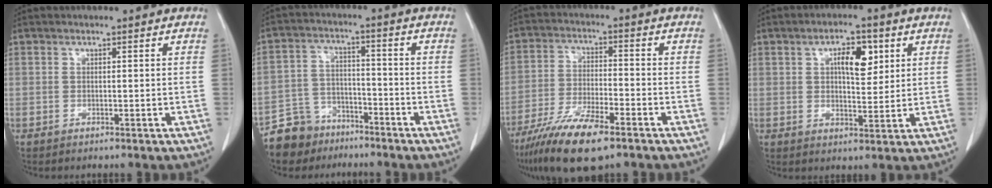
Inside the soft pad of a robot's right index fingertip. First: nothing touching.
{"total": 7.8, "force": [-5.9, 4.9, 0.5], "torque": [-0.016, 0.010, -0.108]}
{"total": 12.0, "force": [-8.2, 2.4, 8.4], "torque": [-0.158, -0.024, -0.147]}
{"total": 6.7, "force": [2.4, 2.8, 5.6], "torque": [-0.089, 0.008, 0.040]}